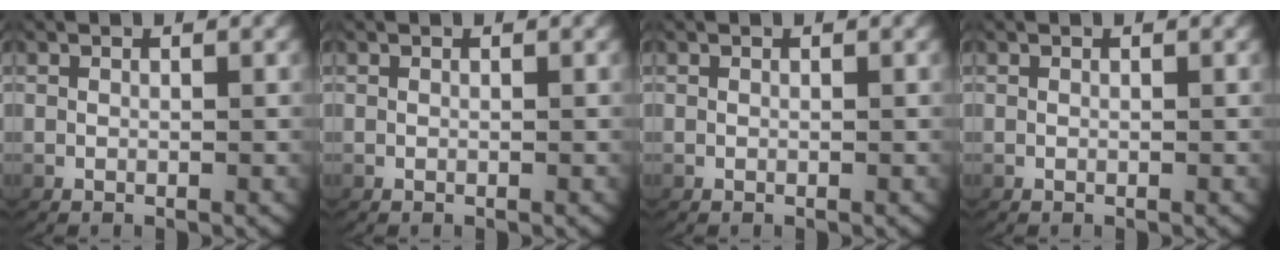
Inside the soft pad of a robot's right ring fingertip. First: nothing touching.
{"total": 0.0}
{"total": 0.0}
{"total": 0.0}